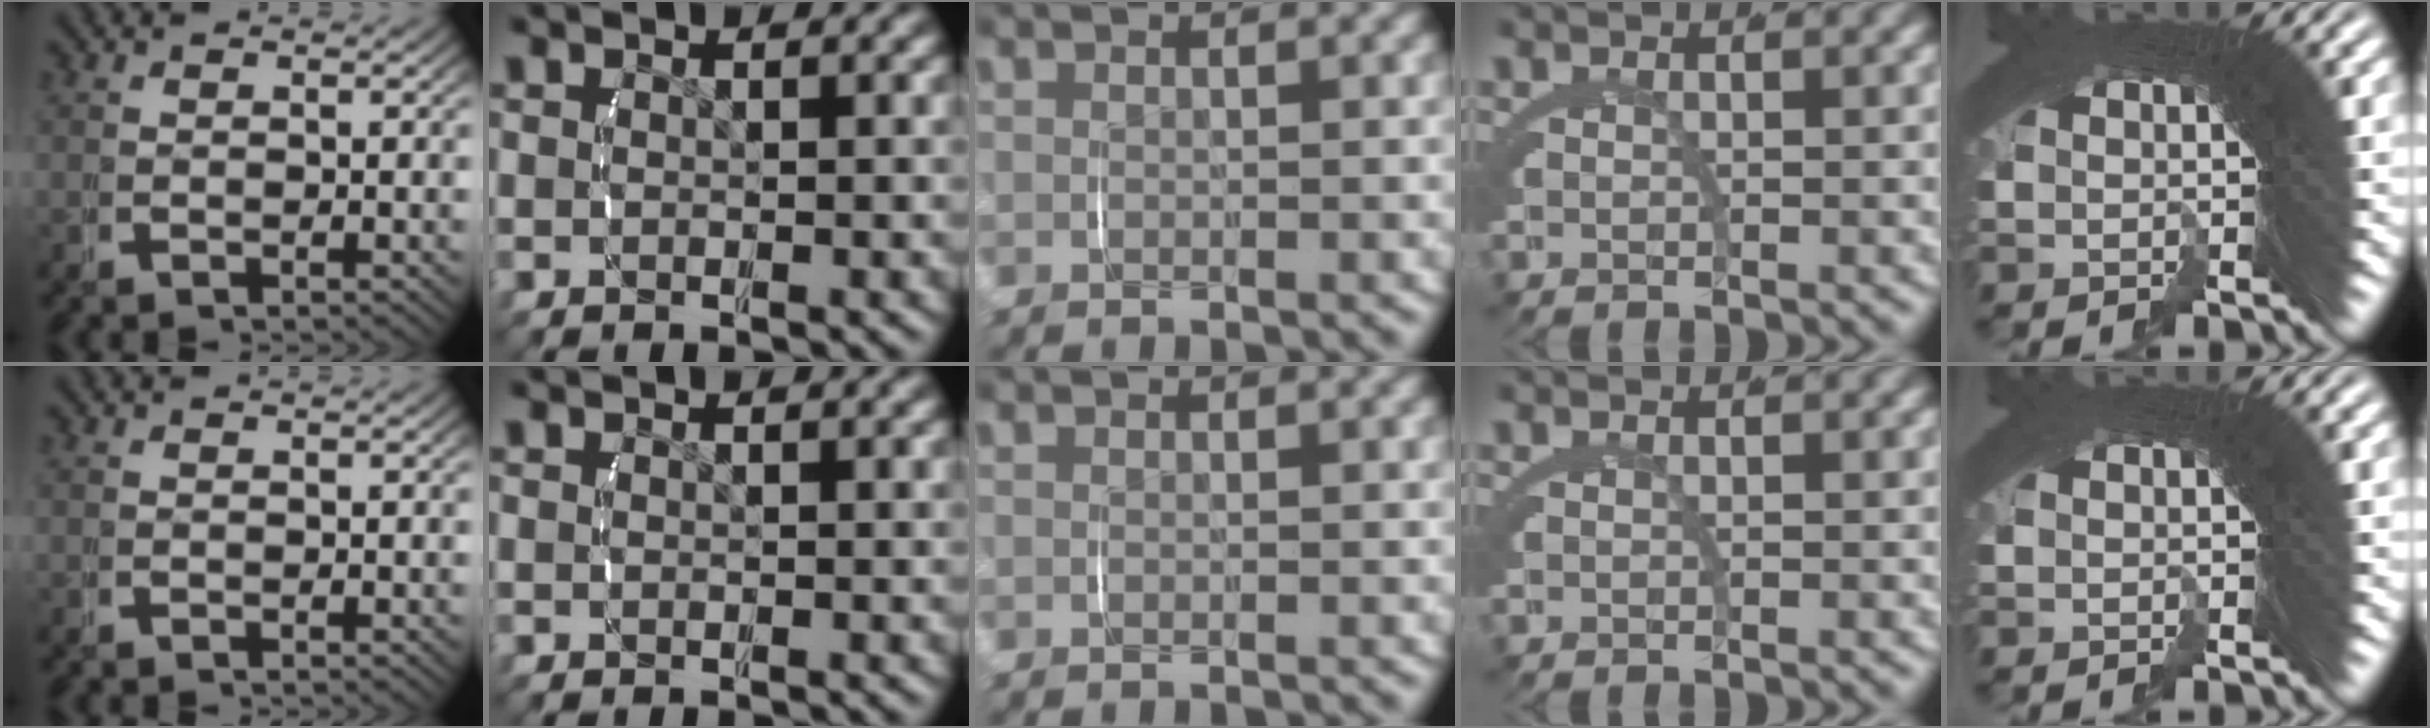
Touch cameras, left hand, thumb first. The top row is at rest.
{}